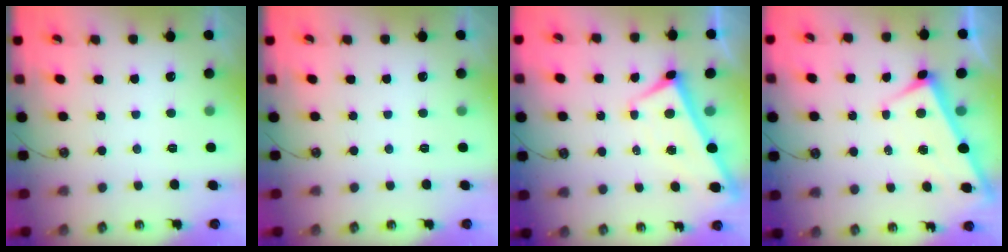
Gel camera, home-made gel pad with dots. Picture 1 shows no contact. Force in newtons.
{"total": 0.0}
{"total": 2.1, "press": 2.1, "slide": 0.3}
{"total": 3.2, "press": 3.2, "slide": 0.0}